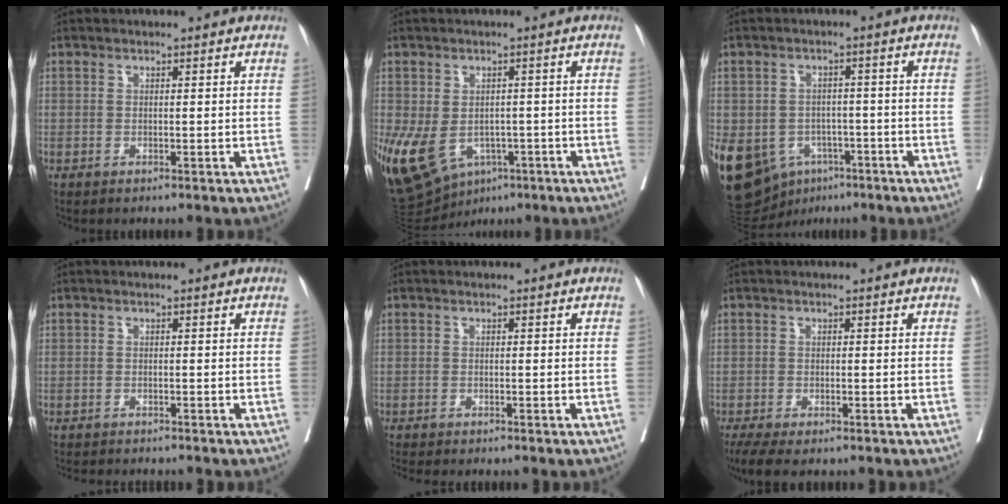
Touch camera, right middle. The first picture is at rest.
{"total": 14.2, "force": [-6.2, 9.5, 8.6], "torque": [-0.187, -0.010, -0.086]}
{"total": 20.9, "force": [-9.2, 15.9, 9.9], "torque": [-0.283, -0.007, -0.127]}
{"total": 5.9, "force": [-5.4, 1.0, 2.1], "torque": [-0.025, -0.006, -0.077]}
{"total": 2.7, "force": [-2.5, -0.1, 1.1], "torque": [-0.015, -0.005, -0.040]}
{"total": 5.1, "force": [-3.8, 1.3, 3.1], "torque": [-0.052, -0.014, -0.063]}